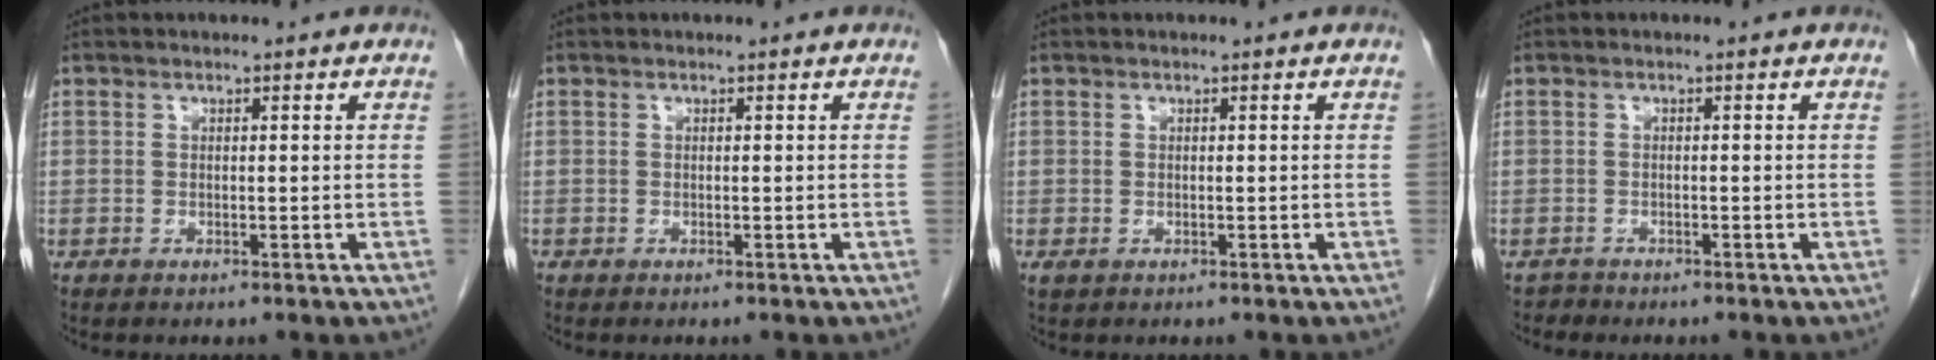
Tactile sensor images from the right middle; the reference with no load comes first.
{"total": 0.0}
{"total": 0.5, "force": [0.1, 0.4, 0.3], "torque": [-0.010, 0.000, 0.005]}
{"total": 0.8, "force": [-0.7, 0.2, -0.3], "torque": [0.000, -0.003, -0.015]}